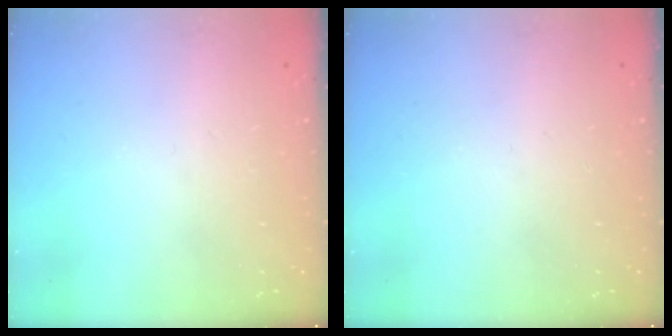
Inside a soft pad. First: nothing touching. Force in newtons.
{"total": 0.0}